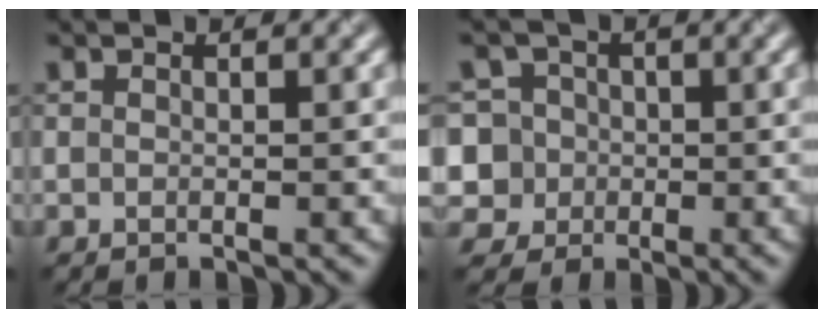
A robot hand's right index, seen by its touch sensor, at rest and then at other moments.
{"total": 7.7, "force": [-0.1, 7.2, 2.7], "torque": [-0.045, 0.030, -0.033]}